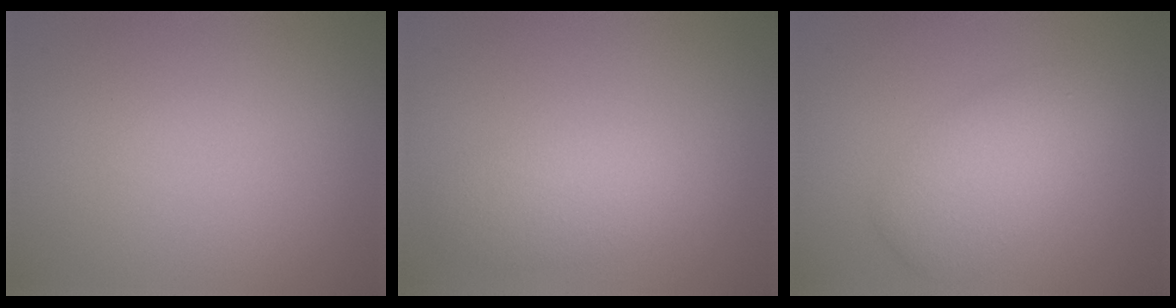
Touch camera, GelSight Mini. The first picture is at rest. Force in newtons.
{"total": 3.5, "press": 3.5, "slide": 0.1}
{"total": 4.1, "press": 4.1, "slide": 0.2}